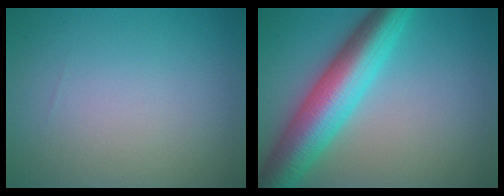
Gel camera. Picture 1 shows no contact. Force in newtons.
{"total": 9.2, "press": 9.2, "slide": 0.2}